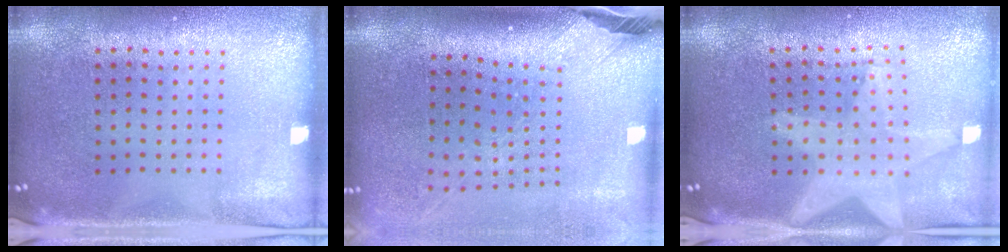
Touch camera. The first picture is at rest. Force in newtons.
{"total": 2.5, "press": 1.8, "slide": 1.7}
{"total": 2.3, "press": 1.9, "slide": 1.3}